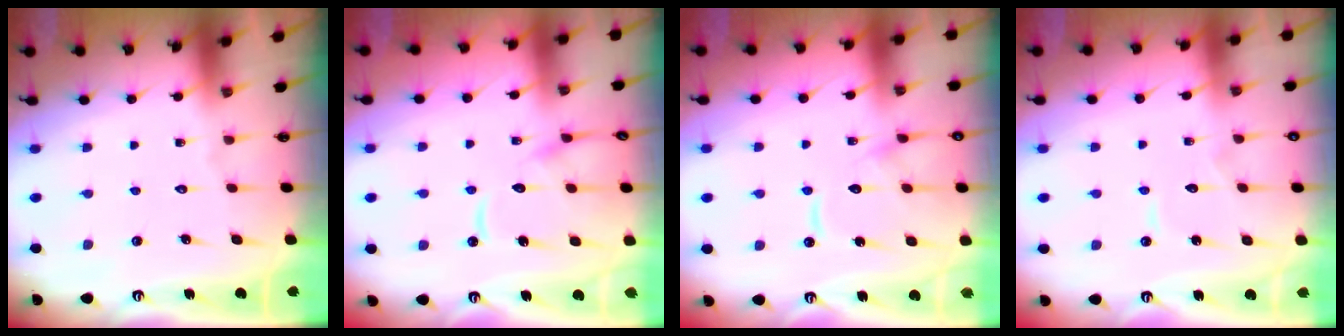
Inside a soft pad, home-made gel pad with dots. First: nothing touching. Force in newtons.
{"total": 12.7, "press": 12.7, "slide": 1.2}
{"total": 12.6, "press": 12.5, "slide": 1.3}
{"total": 5.6, "press": 5.6, "slide": 0.2}